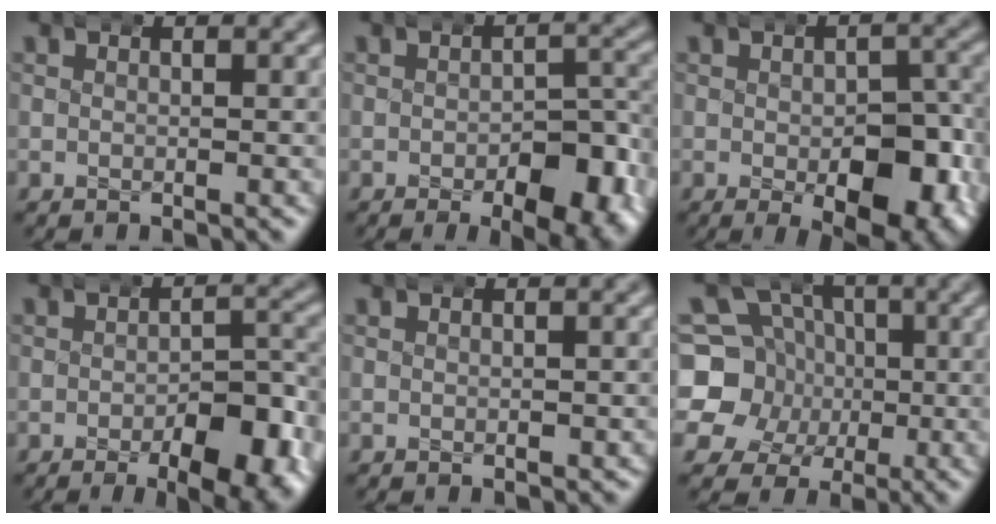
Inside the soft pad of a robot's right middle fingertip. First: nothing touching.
{"total": 6.8, "force": [-2.8, 3.2, 5.3], "torque": [-0.064, -0.012, -0.037]}
{"total": 9.7, "force": [-2.7, 5.0, 7.9], "torque": [-0.108, -0.032, -0.026]}
{"total": 7.4, "force": [-3.0, 3.0, 6.1], "torque": [-0.073, -0.009, -0.043]}
{"total": 0.6, "force": [-0.2, 0.4, 0.4], "torque": [-0.003, -0.003, -0.002]}
{"total": 11.6, "force": [-0.1, 10.8, 4.0], "torque": [-0.100, -0.029, -0.007]}